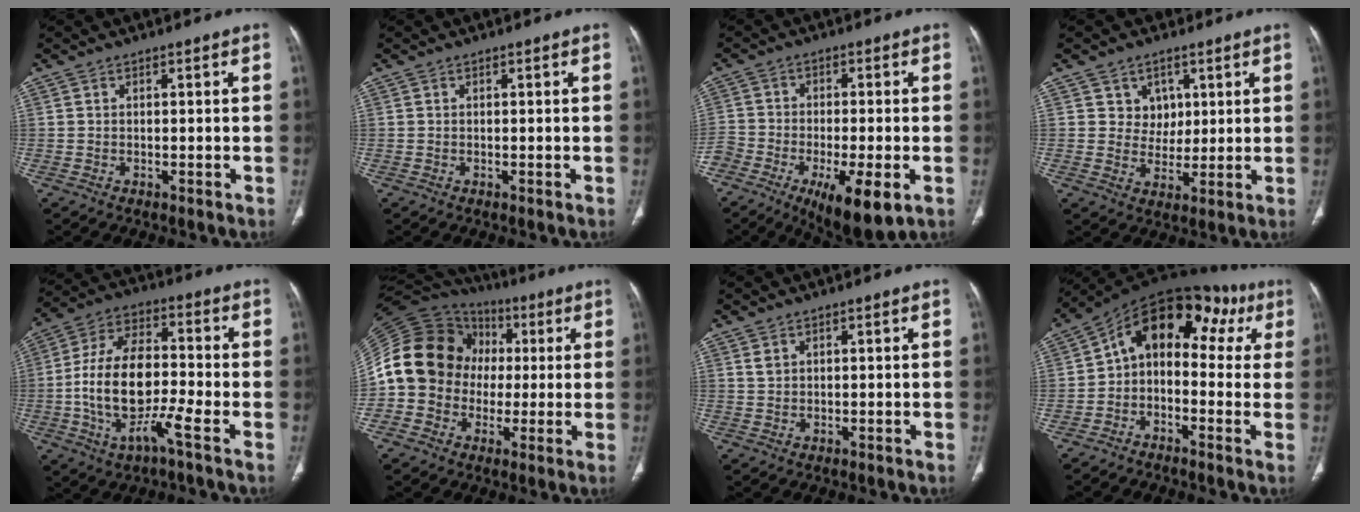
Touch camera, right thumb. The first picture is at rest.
{"total": 0.0}
{"total": 16.6, "force": [-8.2, 6.2, 13.0], "torque": [-0.245, -0.001, -0.133]}
{"total": 5.8, "force": [2.7, 5.1, 0.8], "torque": [0.020, -0.010, 0.045]}
{"total": 14.8, "force": [-4.0, 5.8, 13.0], "torque": [-0.252, 0.035, -0.079]}
{"total": 18.5, "force": [-0.1, 16.4, 8.6], "torque": [-0.148, 0.048, -0.005]}
{"total": 1.2, "force": [0.7, 0.8, 0.5], "torque": [-0.006, 0.001, 0.016]}
{"total": 15.5, "force": [3.0, 9.9, 11.6], "torque": [-0.110, 0.061, 0.029]}